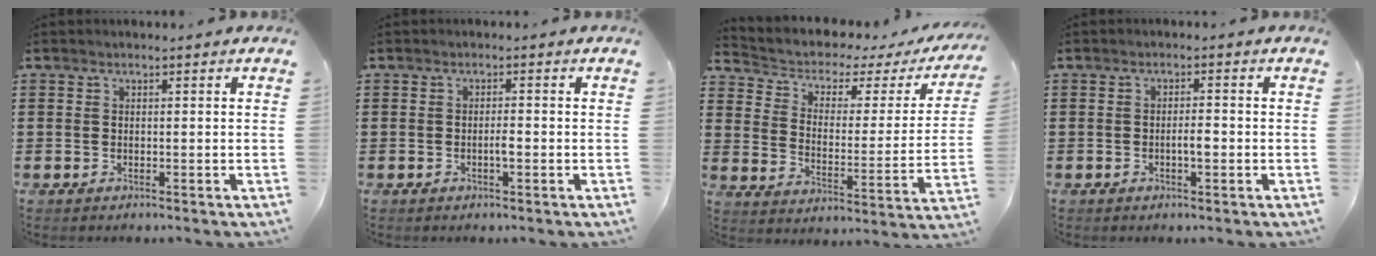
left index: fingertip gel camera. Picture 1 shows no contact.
{"total": 1.7, "force": [-0.5, 0.4, 1.5], "torque": [-0.030, 0.001, -0.009]}
{"total": 3.1, "force": [1.9, 1.7, 1.7], "torque": [-0.051, -0.019, 0.023]}
{"total": 2.3, "force": [-0.6, 0.6, 2.1], "torque": [-0.041, 0.003, -0.012]}